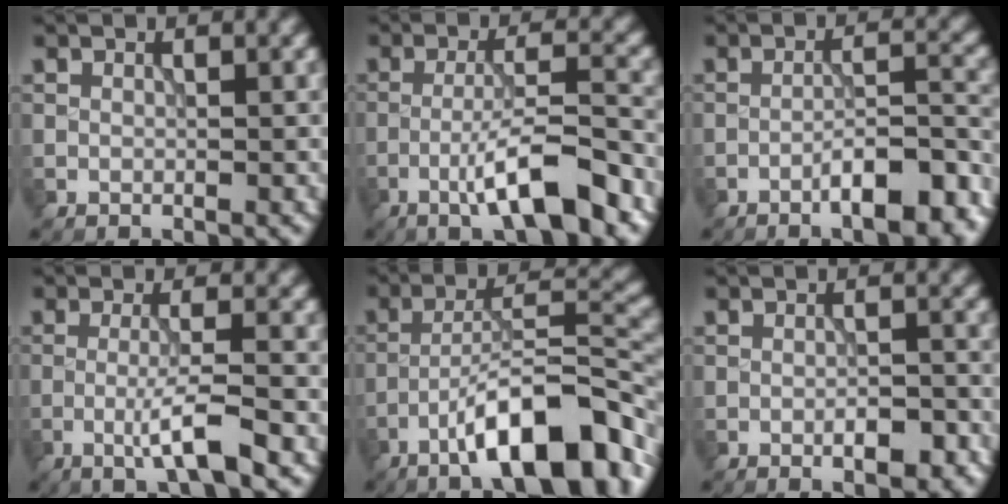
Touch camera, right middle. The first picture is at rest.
{"total": 7.3, "force": [-3.8, 1.2, 6.1], "torque": [-0.100, 0.014, -0.066]}
{"total": 6.9, "force": [-4.3, 1.8, 5.2], "torque": [-0.071, 0.013, -0.063]}
{"total": 3.9, "force": [-1.6, 0.1, 3.5], "torque": [-0.062, 0.007, -0.039]}
{"total": 12.0, "force": [-7.0, 3.2, 9.2], "torque": [-0.141, 0.018, -0.116]}
{"total": 2.9, "force": [-1.4, 0.9, 2.3], "torque": [-0.036, 0.001, -0.021]}